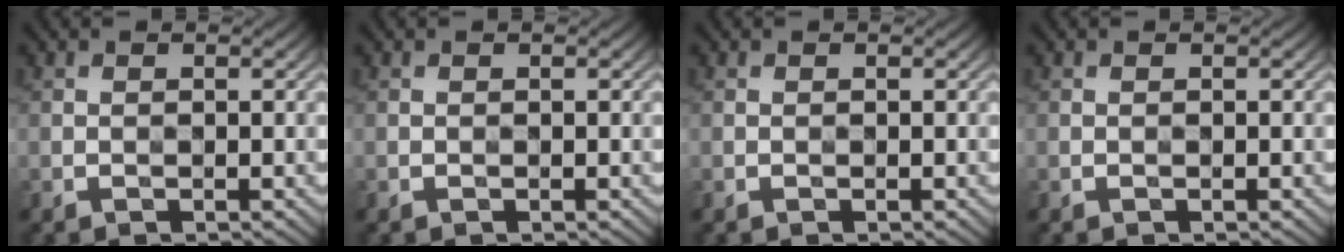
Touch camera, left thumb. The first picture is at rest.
{"total": 0.0}
{"total": 0.0}
{"total": 0.0}